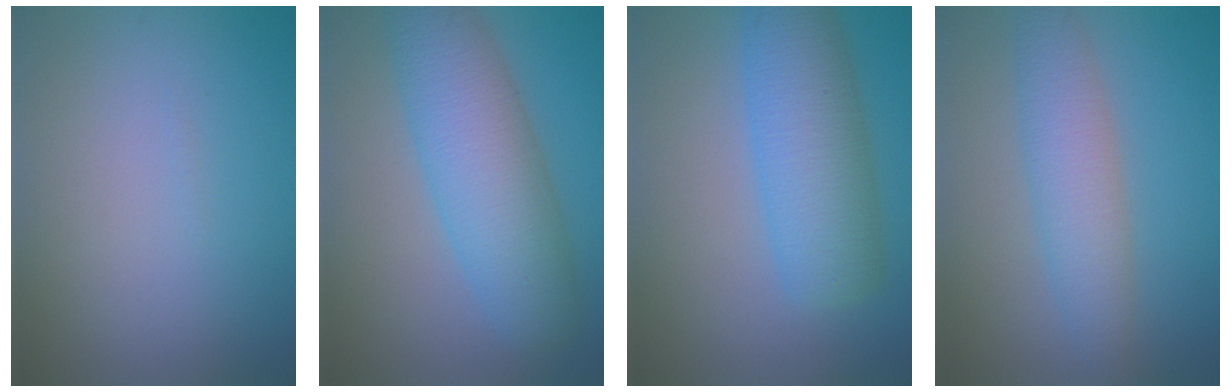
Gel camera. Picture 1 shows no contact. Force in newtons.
{"total": 8.1, "press": 8.1, "slide": 0.2}
{"total": 7.2, "press": 7.2, "slide": 0.4}
{"total": 4.6, "press": 4.6, "slide": 0.3}